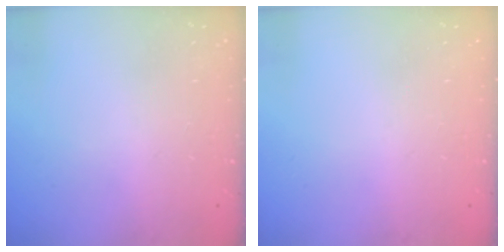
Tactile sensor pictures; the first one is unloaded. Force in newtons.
{"total": 0.0}